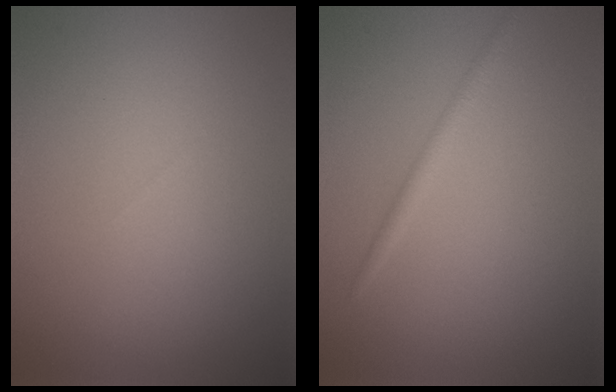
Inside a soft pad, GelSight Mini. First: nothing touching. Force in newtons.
{"total": 1.4, "press": 1.4, "slide": 0.1}